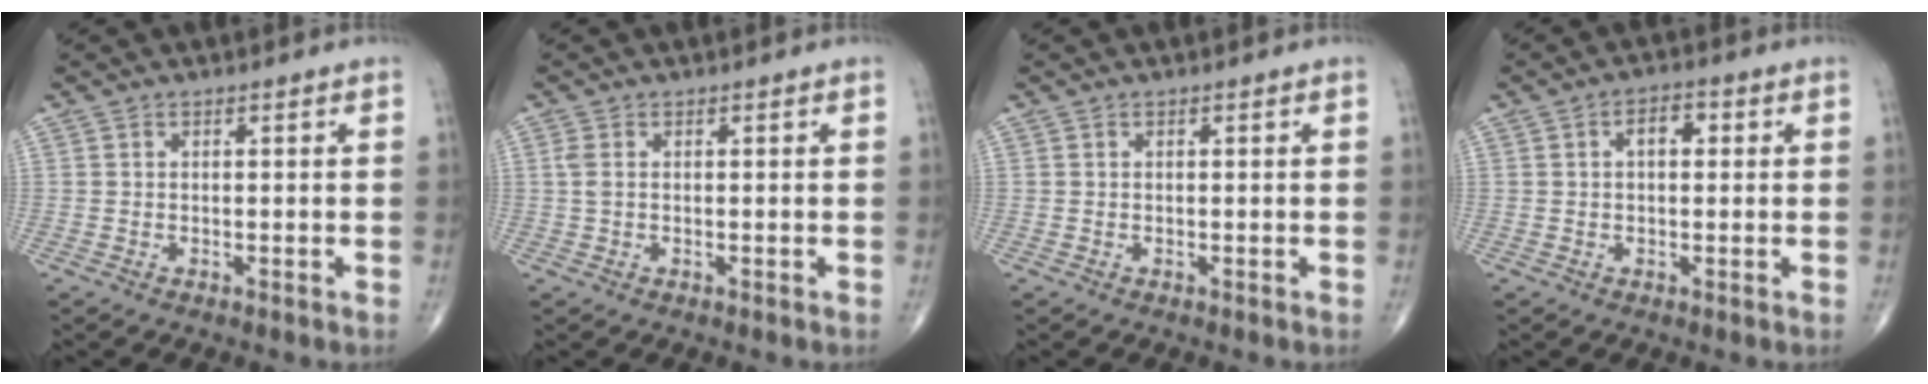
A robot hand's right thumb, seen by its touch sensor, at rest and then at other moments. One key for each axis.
{"total": 1.6, "fx": 0.4, "fy": 0.8, "fz": 1.3, "tx": -0.038, "ty": 0.007, "tz": 0.010}
{"total": 0.0}
{"total": 4.1, "fx": 0.9, "fy": 2.3, "fz": 3.3, "tx": -0.044, "ty": 0.011, "tz": 0.011}